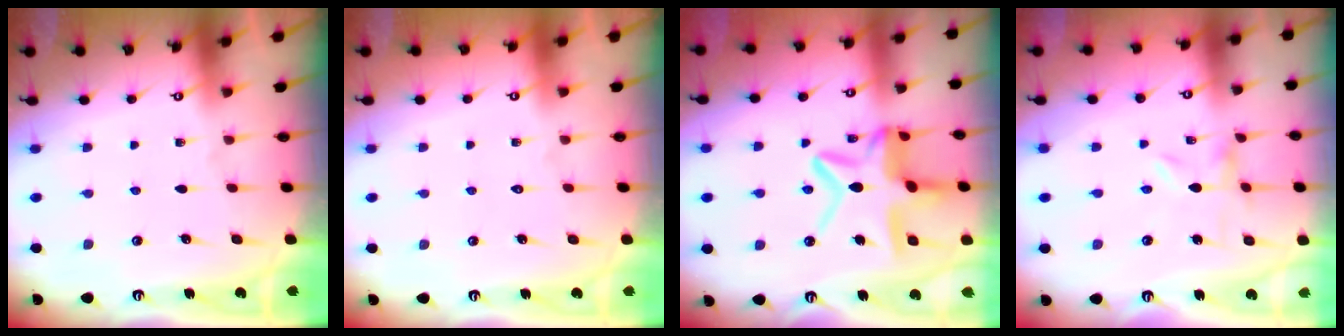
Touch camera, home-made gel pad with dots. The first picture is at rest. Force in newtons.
{"total": 1.7, "press": 1.7, "slide": 0.1}
{"total": 14.6, "press": 14.5, "slide": 1.4}
{"total": 0.0}